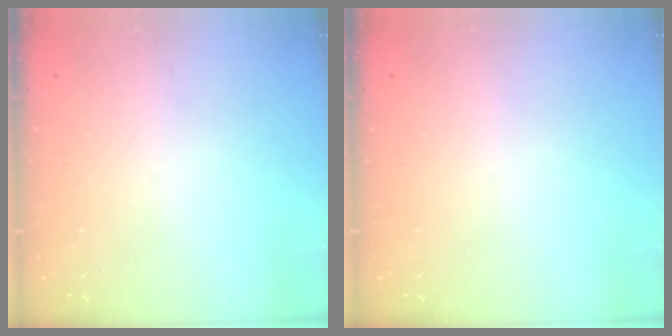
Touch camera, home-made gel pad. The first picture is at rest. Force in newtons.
{"total": 0.0}